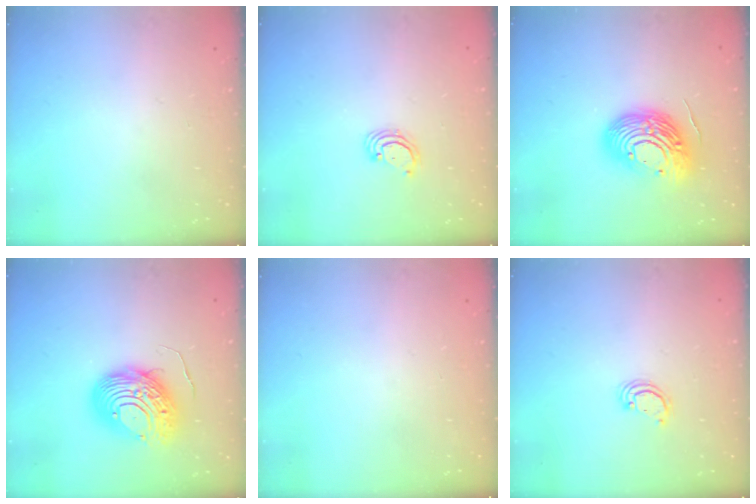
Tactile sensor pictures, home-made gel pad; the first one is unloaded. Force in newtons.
{"total": 2.4, "press": 2.4, "slide": 0.2}
{"total": 17.3, "press": 17.3, "slide": 1.4}
{"total": 12.5, "press": 12.4, "slide": 1.3}
{"total": 0.0}
{"total": 2.1, "press": 2.1, "slide": 0.1}